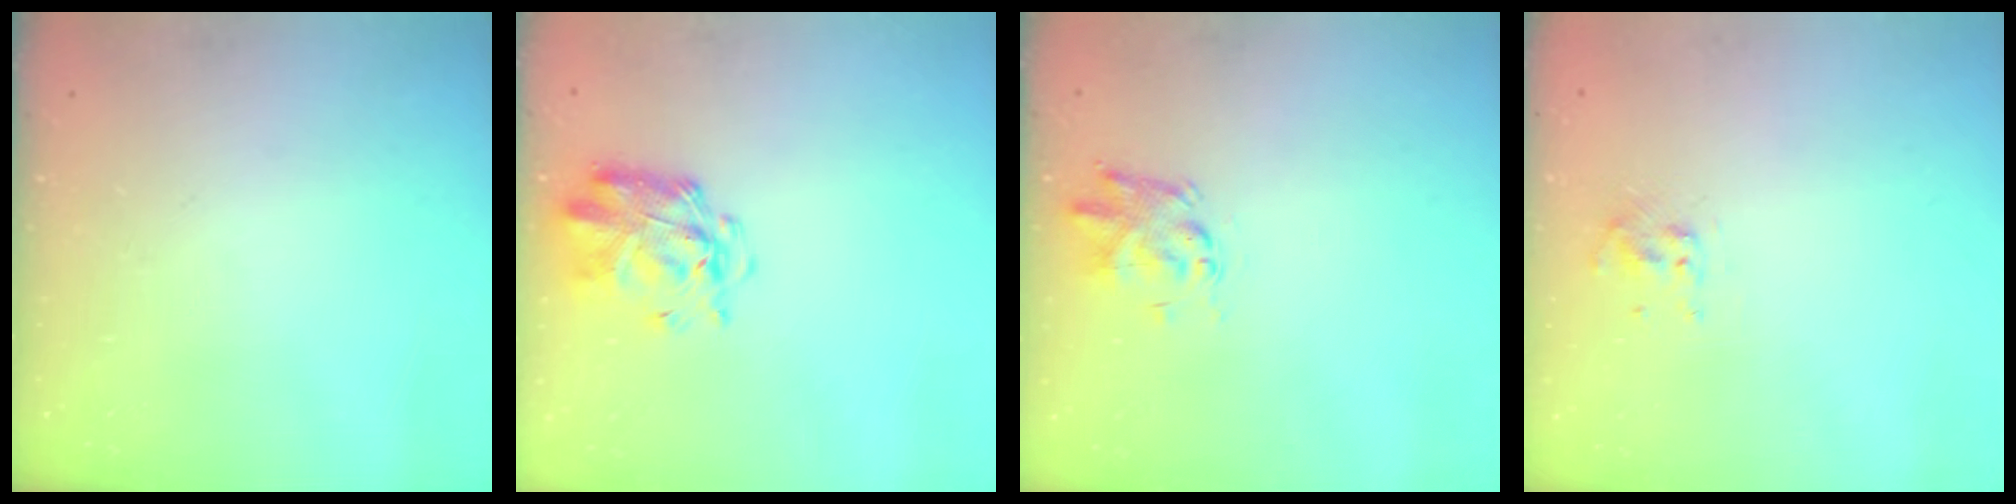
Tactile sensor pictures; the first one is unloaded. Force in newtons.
{"total": 2.9, "press": 2.8, "slide": 0.8}
{"total": 2.4, "press": 2.4, "slide": 0.1}
{"total": 3.4, "press": 3.3, "slide": 1.0}